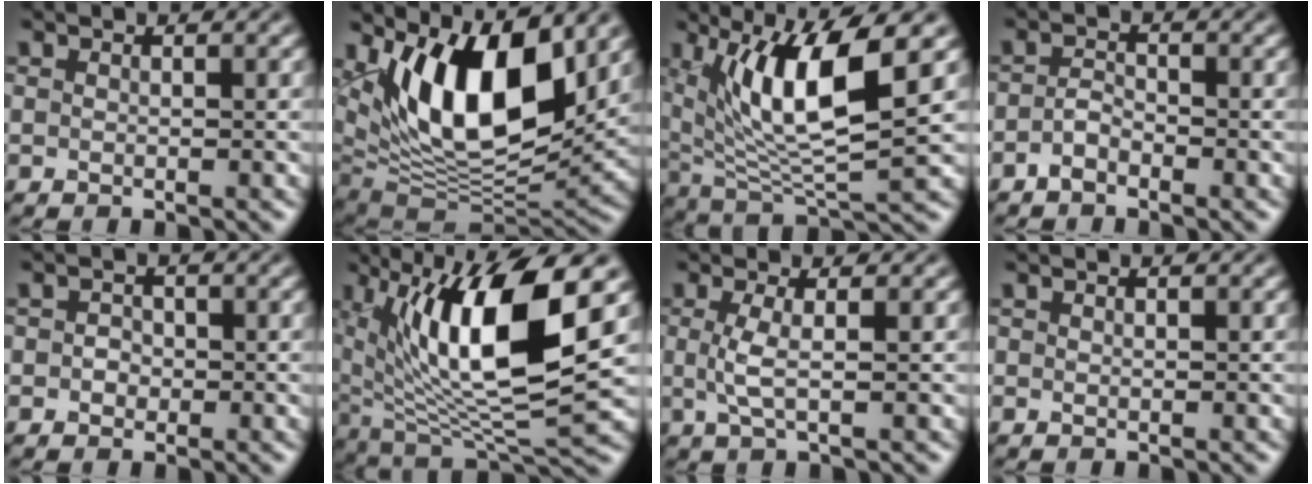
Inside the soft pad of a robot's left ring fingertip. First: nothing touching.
{"total": 12.5, "force": [5.1, 5.5, 10.0], "torque": [-0.161, -0.007, 0.092]}
{"total": 9.5, "force": [3.5, 2.5, 8.5], "torque": [-0.154, -0.009, 0.069]}
{"total": 1.5, "force": [-1.0, 0.7, 0.9], "torque": [-0.019, 0.004, -0.024]}
{"total": 1.2, "force": [-0.1, 1.1, 0.5], "torque": [-0.004, 0.000, -0.004]}
{"total": 13.1, "force": [4.2, 3.8, 11.8], "torque": [-0.206, -0.005, 0.081]}
{"total": 2.3, "force": [0.0, 0.4, 2.2], "torque": [-0.051, -0.001, -0.001]}
{"total": 0.0}